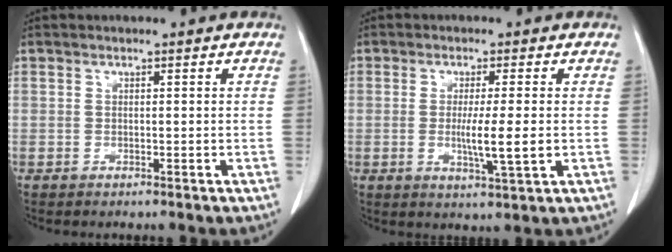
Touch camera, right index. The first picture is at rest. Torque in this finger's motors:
{"motor_torque": [1.22, -0.05, 0.51, 0.06]}